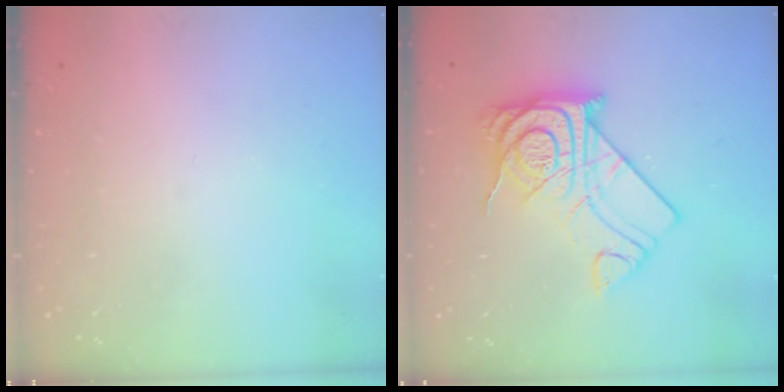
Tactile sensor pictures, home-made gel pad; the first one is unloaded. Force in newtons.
{"total": 15.9, "press": 15.9, "slide": 1.4}